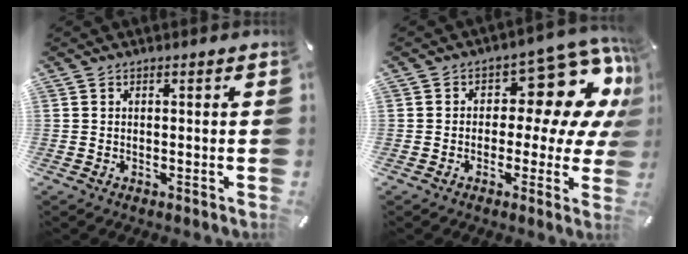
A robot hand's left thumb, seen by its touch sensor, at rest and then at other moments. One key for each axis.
{"total": 13.3, "fx": 5.5, "fy": 7.4, "fz": 9.6, "tx": -0.114, "ty": -0.052, "tz": 0.088}